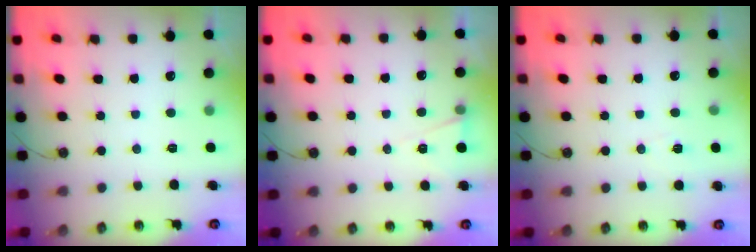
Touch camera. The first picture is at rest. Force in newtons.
{"total": 5.2, "press": 3.1, "slide": 4.2}
{"total": 5.1, "press": 4.9, "slide": 1.3}